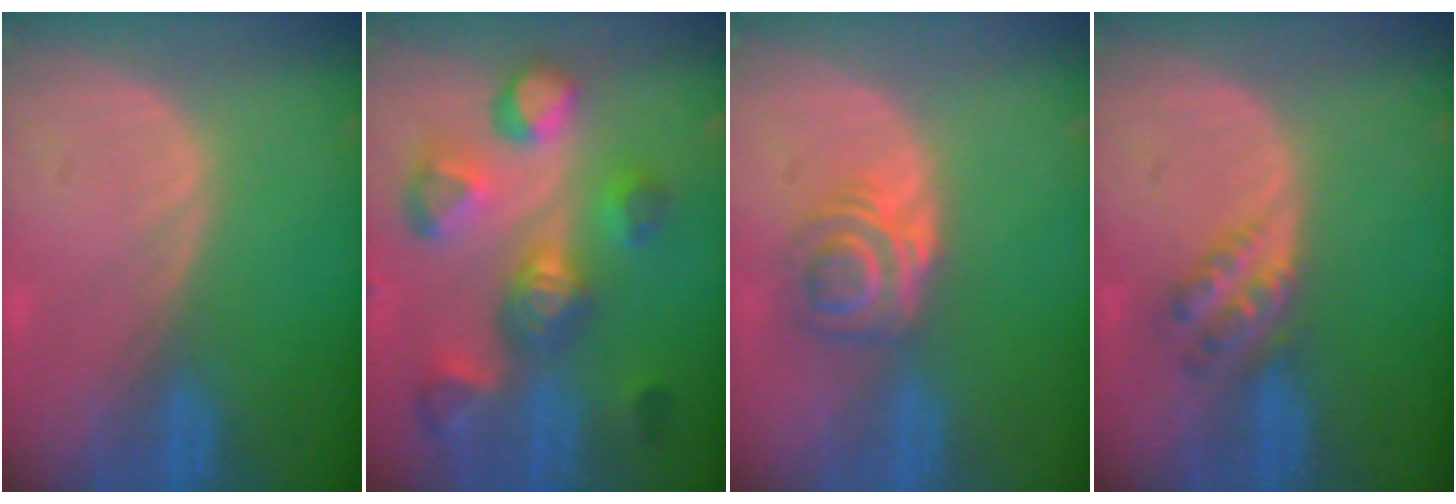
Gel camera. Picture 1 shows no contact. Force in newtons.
{"total": 11.0, "press": 9.9, "slide": 4.7}
{"total": 6.1, "press": 5.0, "slide": 3.4}
{"total": 4.5, "press": 4.0, "slide": 2.0}